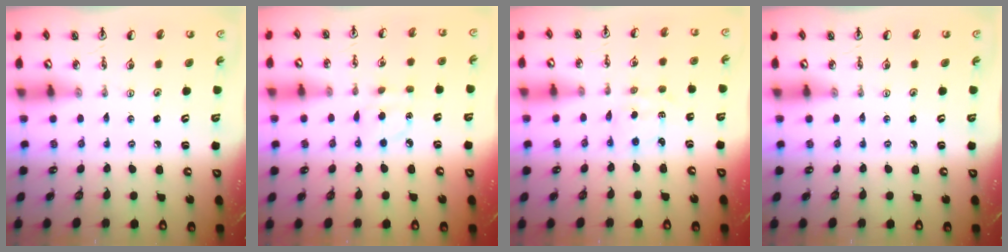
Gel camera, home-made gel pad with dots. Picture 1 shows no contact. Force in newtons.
{"total": 6.4, "press": 6.4, "slide": 0.5}
{"total": 1.8, "press": 1.8, "slide": 0.4}
{"total": 0.0}